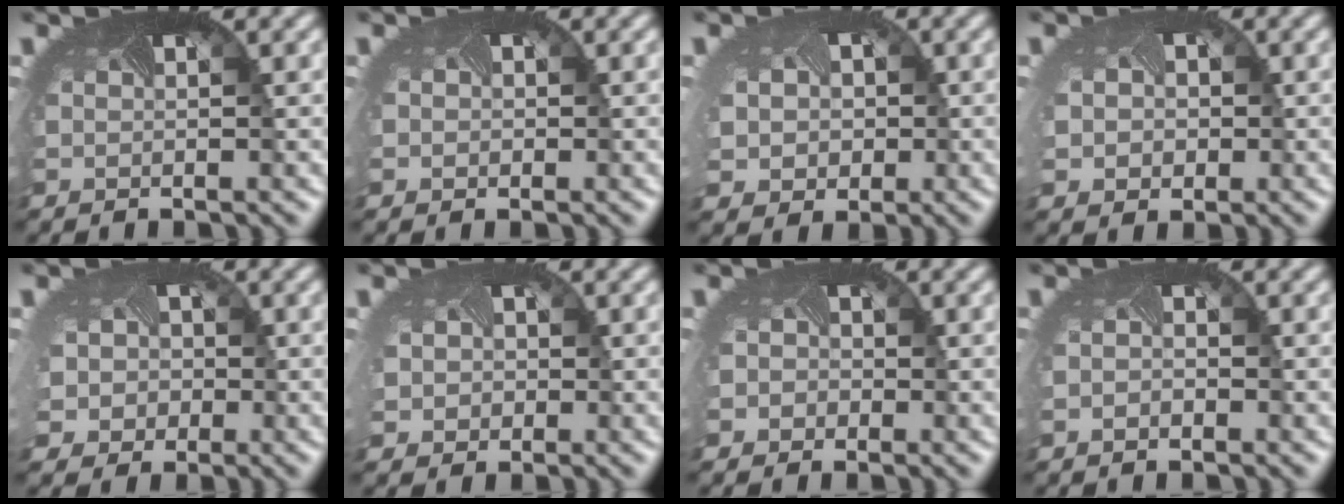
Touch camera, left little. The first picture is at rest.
{"total": 0.8, "force": [-0.1, 0.8, -0.1], "torque": [0.001, -0.005, 0.000]}
{"total": 4.6, "force": [-0.2, 4.0, 2.2], "torque": [-0.041, -0.013, -0.006]}
{"total": 3.2, "force": [0.1, 2.8, 1.6], "torque": [-0.030, -0.005, 0.003]}
{"total": 5.3, "force": [-1.0, 4.9, 1.9], "torque": [-0.040, -0.009, -0.033]}
{"total": 3.2, "force": [0.0, 2.9, 1.4], "torque": [-0.023, -0.006, -0.008]}
{"total": 2.1, "force": [-0.6, 2.0, 0.5], "torque": [0.000, -0.004, -0.014]}
{"total": 0.7, "force": [-0.6, 0.3, 0.1], "torque": [-0.005, -0.009, -0.010]}